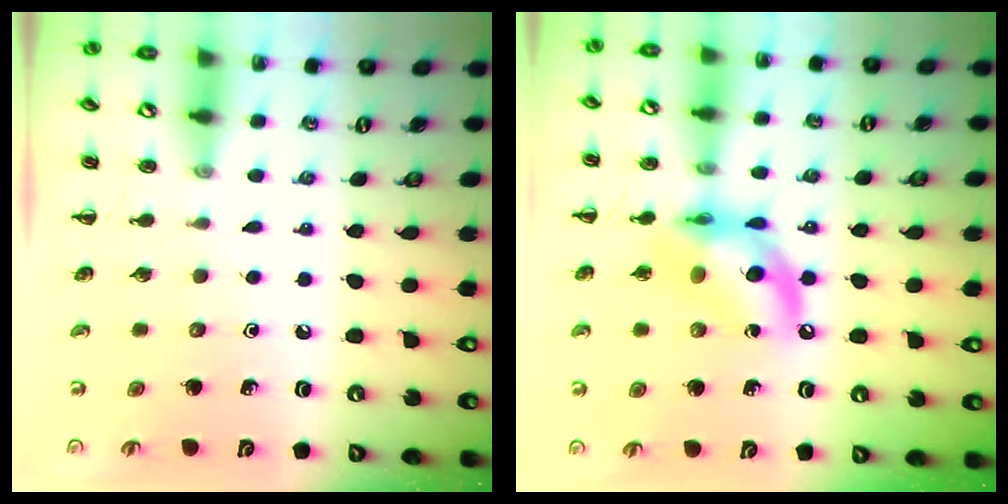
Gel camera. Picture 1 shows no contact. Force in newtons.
{"total": 12.4, "press": 11.9, "slide": 3.3}